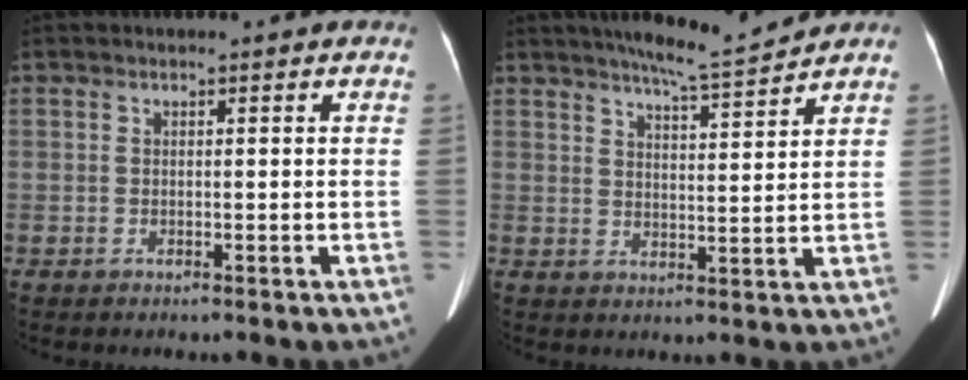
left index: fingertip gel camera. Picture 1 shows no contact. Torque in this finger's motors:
{"motor_torque": [0.06, -0.36, 0.01, -0.01]}